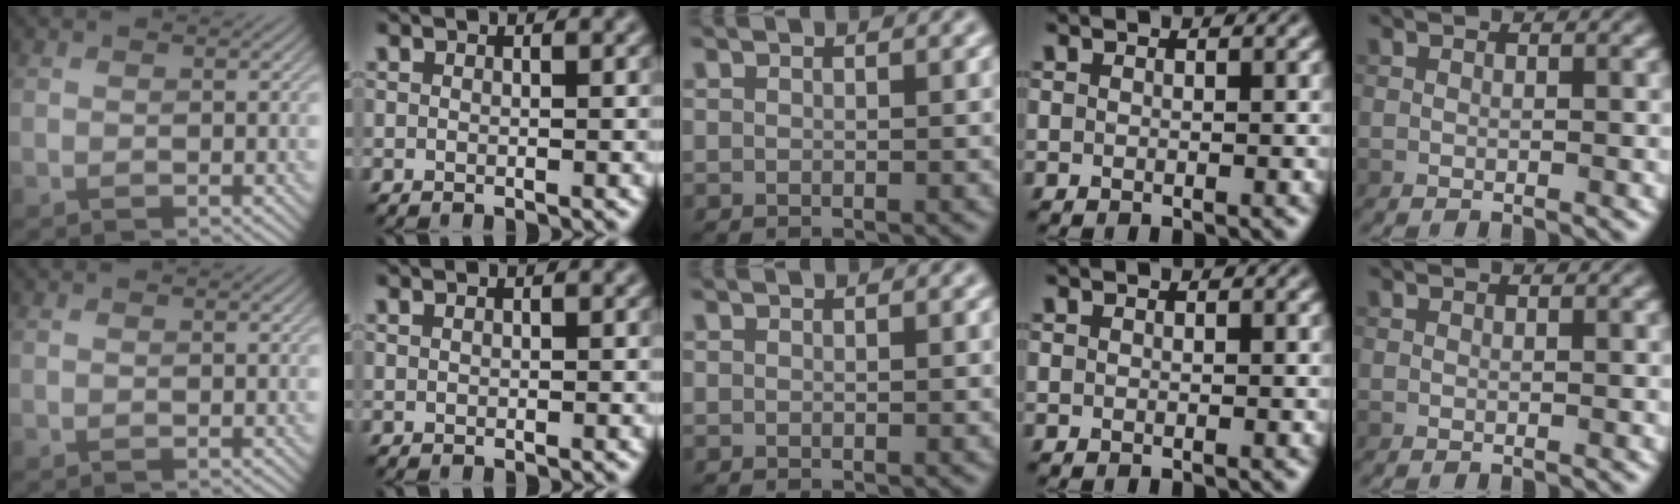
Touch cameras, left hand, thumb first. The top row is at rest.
{}